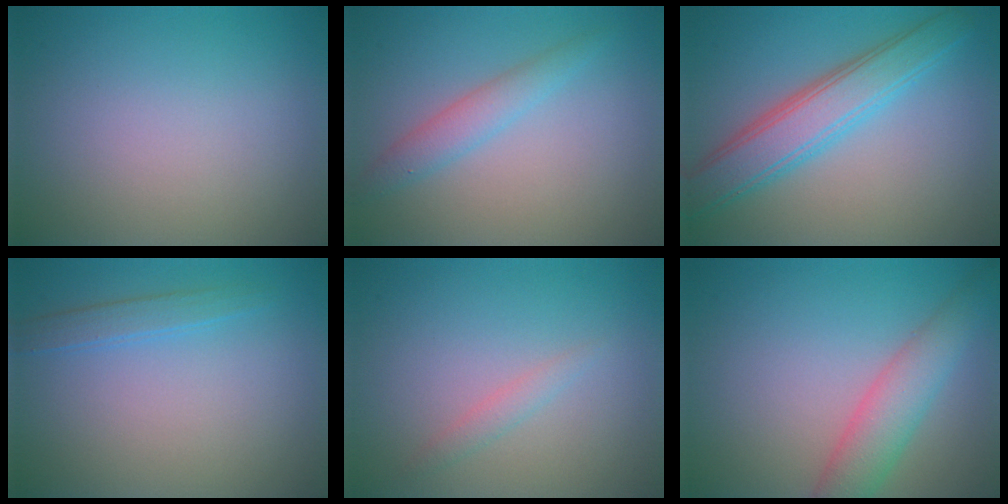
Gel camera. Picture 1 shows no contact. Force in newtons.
{"total": 2.3, "press": 2.3, "slide": 0.1}
{"total": 5.4, "press": 5.4, "slide": 0.2}
{"total": 1.5, "press": 1.5, "slide": 0.0}
{"total": 1.1, "press": 1.1, "slide": 0.2}
{"total": 4.3, "press": 4.3, "slide": 0.2}